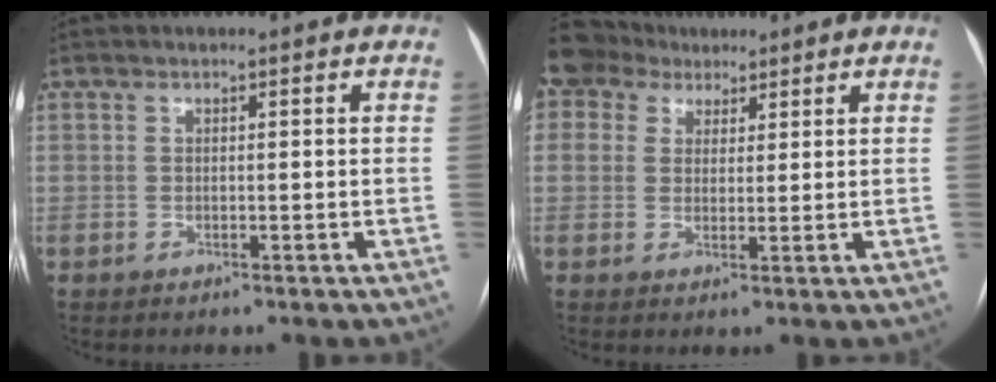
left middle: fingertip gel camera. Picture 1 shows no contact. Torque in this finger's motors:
{"motor_torque": [1.18, -0.97, 1.05, 0.21]}